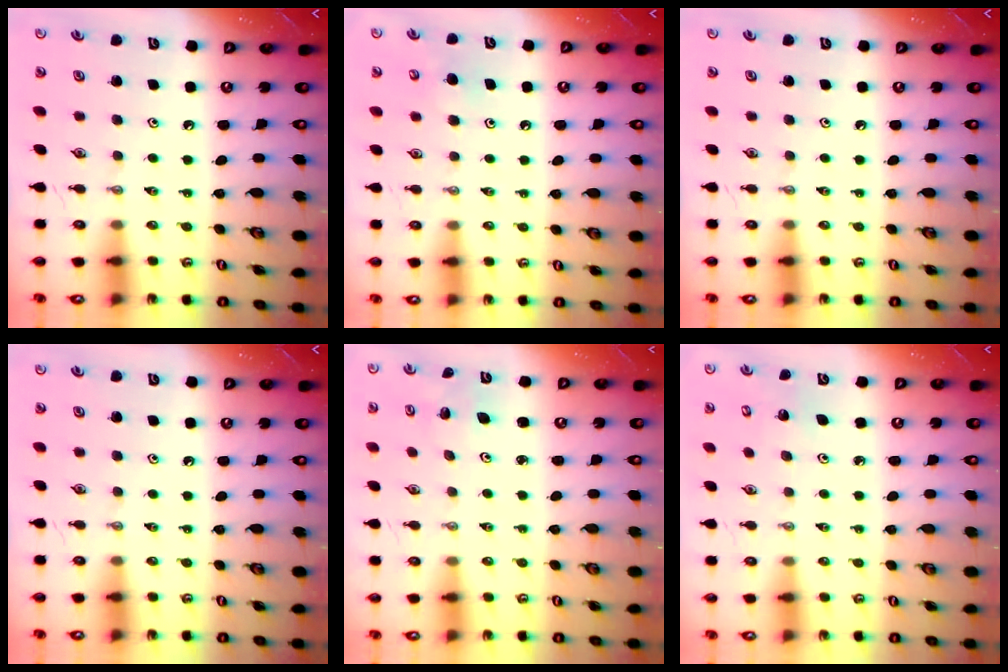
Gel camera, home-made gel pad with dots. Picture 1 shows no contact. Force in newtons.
{"total": 5.1, "press": 5.0, "slide": 0.4}
{"total": 0.0}
{"total": 0.0}
{"total": 2.0, "press": 2.0, "slide": 0.1}
{"total": 2.3, "press": 2.3, "slide": 0.1}